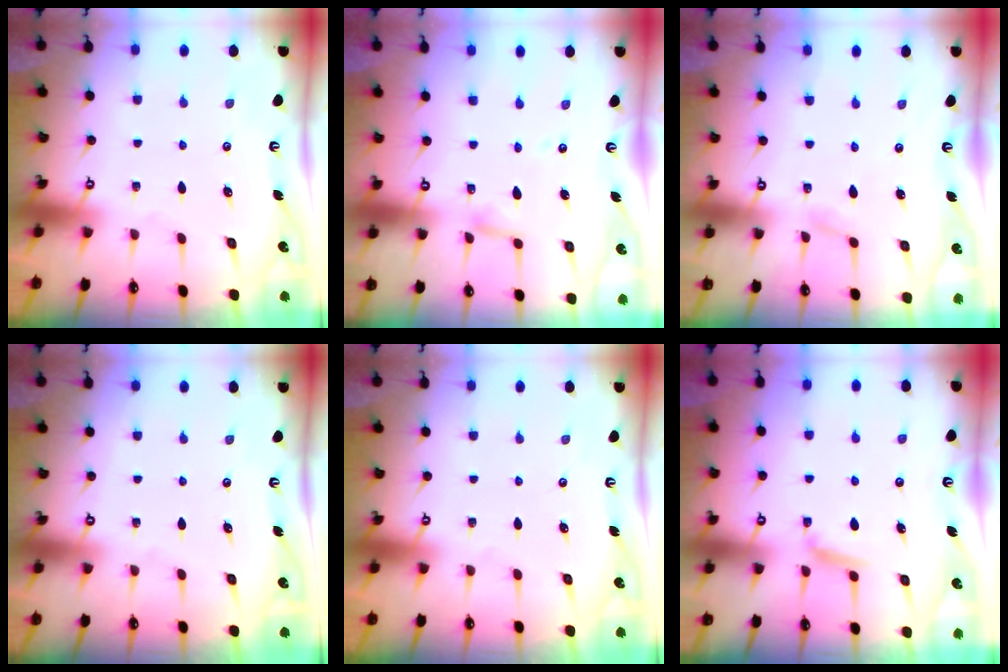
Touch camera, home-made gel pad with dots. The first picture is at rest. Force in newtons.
{"total": 4.3, "press": 4.3, "slide": 0.4}
{"total": 2.8, "press": 2.8, "slide": 0.4}
{"total": 0.0}
{"total": 0.0}
{"total": 5.8, "press": 5.7, "slide": 0.9}